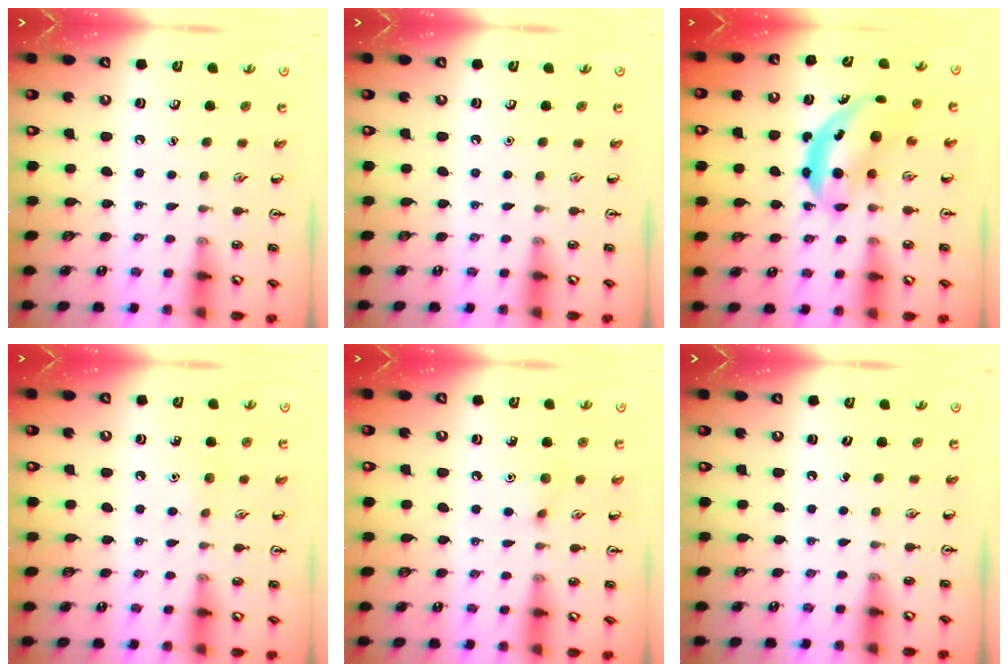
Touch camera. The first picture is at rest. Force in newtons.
{"total": 0.0}
{"total": 5.7, "press": 5.5, "slide": 1.3}
{"total": 4.7, "press": 4.4, "slide": 1.5}
{"total": 6.0, "press": 5.7, "slide": 1.6}
{"total": 0.0}